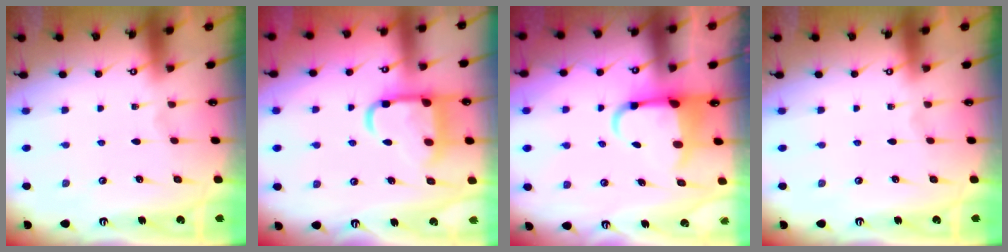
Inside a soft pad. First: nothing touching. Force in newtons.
{"total": 13.9, "press": 13.8, "slide": 1.4}
{"total": 6.1, "press": 5.9, "slide": 1.3}
{"total": 0.0}